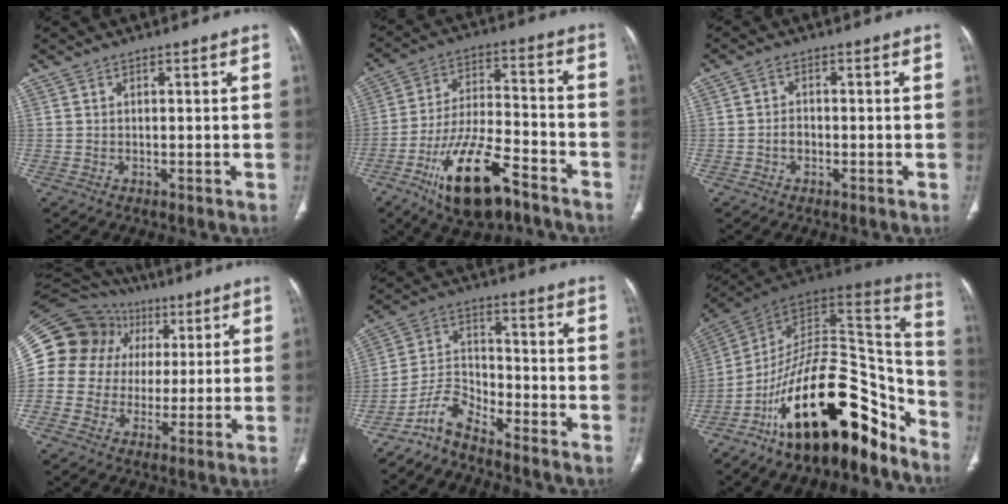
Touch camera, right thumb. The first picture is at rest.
{"total": 17.1, "force": [-10.1, 6.5, 12.2], "torque": [-0.211, 0.060, -0.170]}
{"total": 2.1, "force": [-0.8, 1.5, 1.3], "torque": [-0.021, 0.009, -0.017]}
{"total": 21.3, "force": [5.3, 19.2, 7.6], "torque": [-0.141, 0.057, 0.100]}
{"total": 6.5, "force": [-5.8, 1.7, 2.5], "torque": [-0.049, 0.056, -0.120]}
{"total": 27.0, "force": [-16.9, 11.3, 17.8], "torque": [-0.204, 0.122, -0.274]}